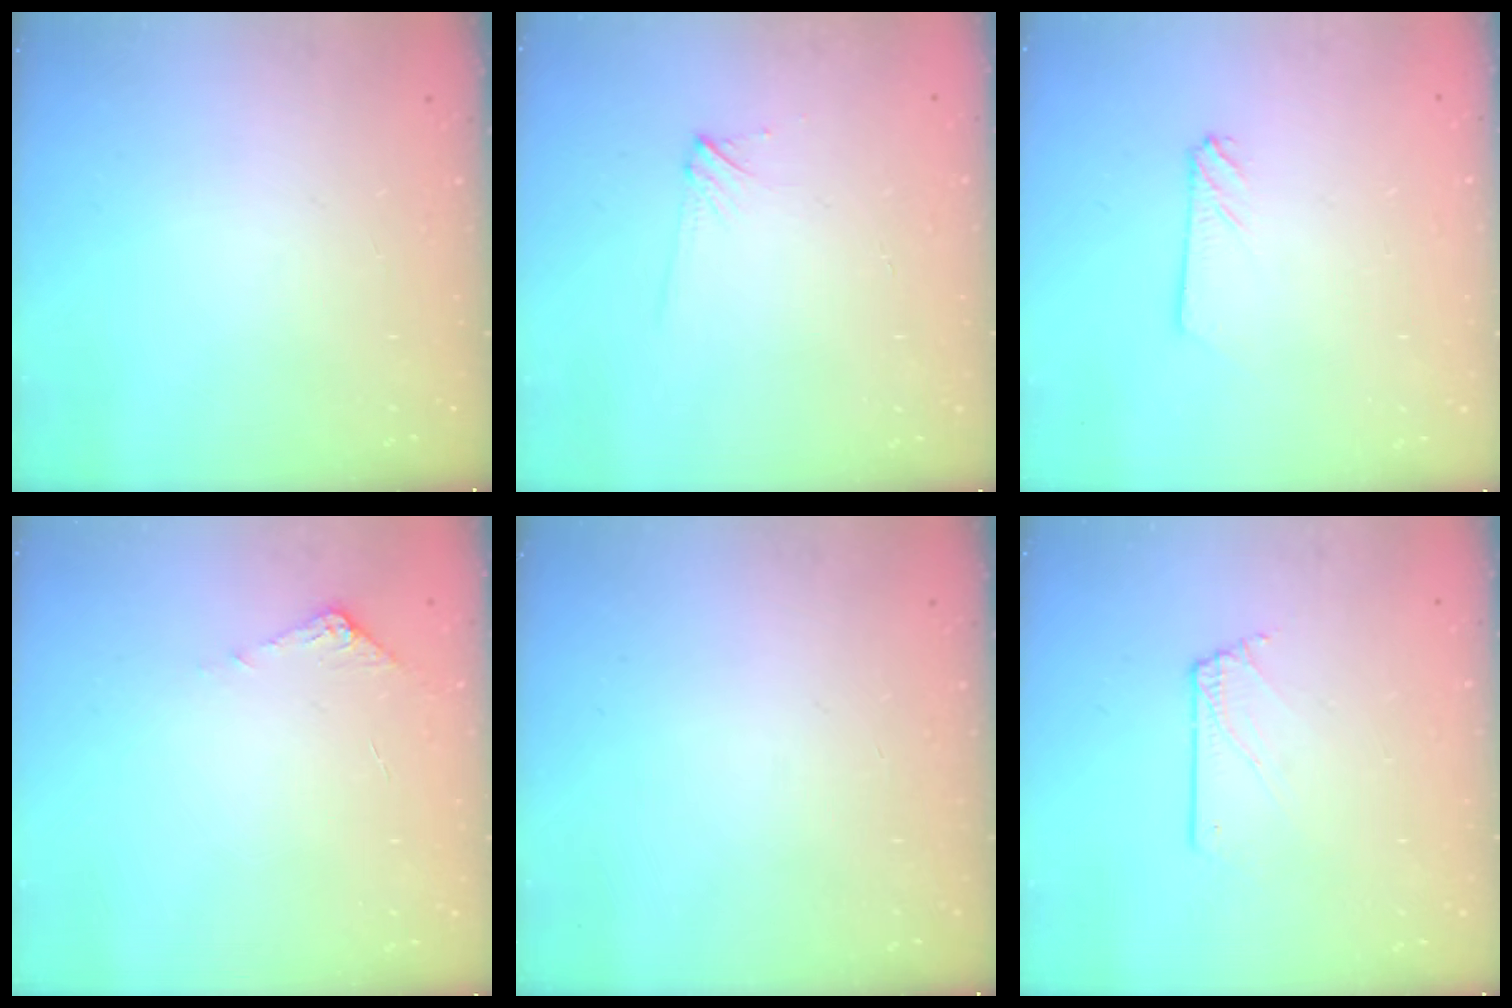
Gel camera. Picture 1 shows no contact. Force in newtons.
{"total": 4.5, "press": 4.5, "slide": 0.4}
{"total": 2.7, "press": 2.7, "slide": 0.3}
{"total": 6.5, "press": 6.4, "slide": 0.6}
{"total": 0.0}
{"total": 1.7, "press": 1.7, "slide": 0.2}